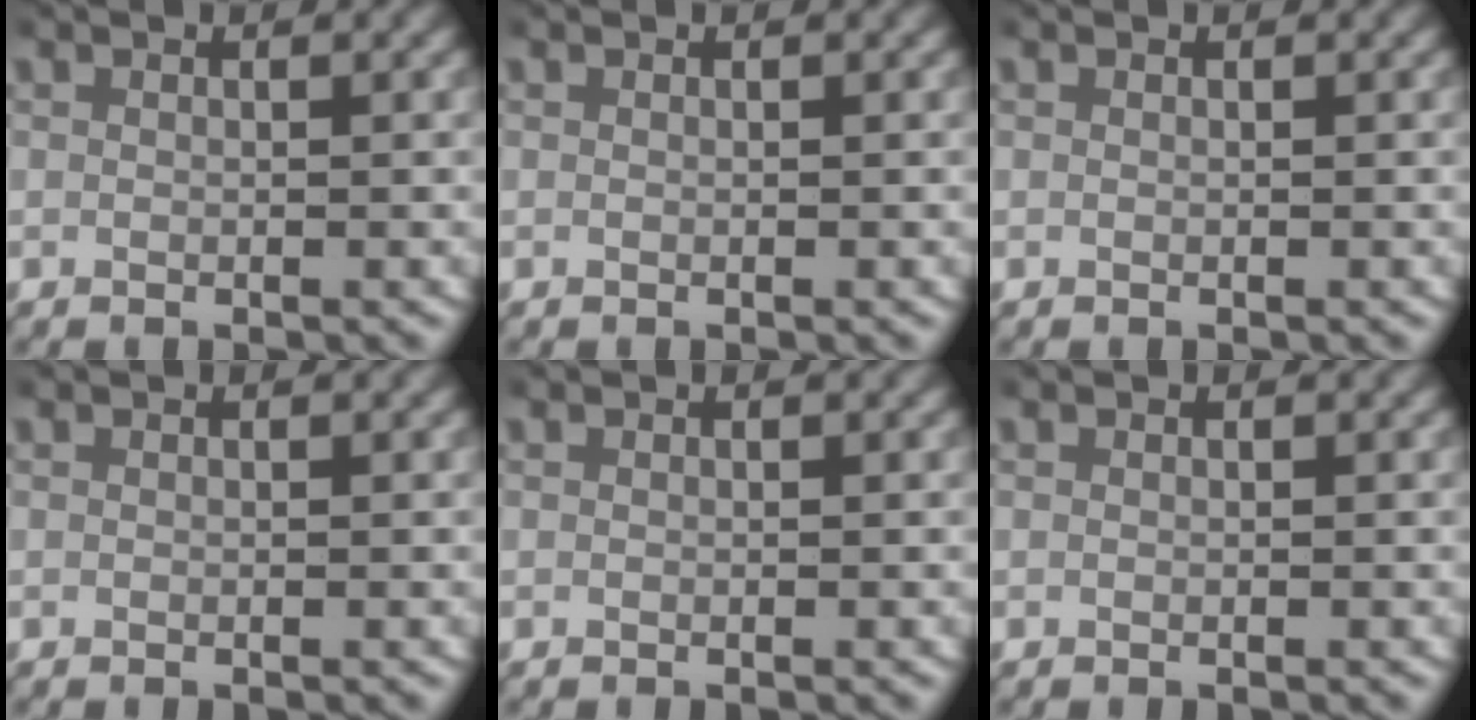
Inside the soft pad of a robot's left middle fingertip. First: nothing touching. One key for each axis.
{"total": 0.0}
{"total": 0.0}
{"total": 0.0}
{"total": 0.0}
{"total": 0.0}